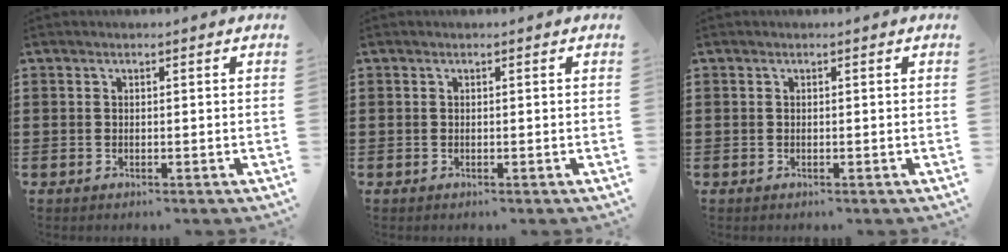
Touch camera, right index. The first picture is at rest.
{"total": 0.0}
{"total": 0.0}